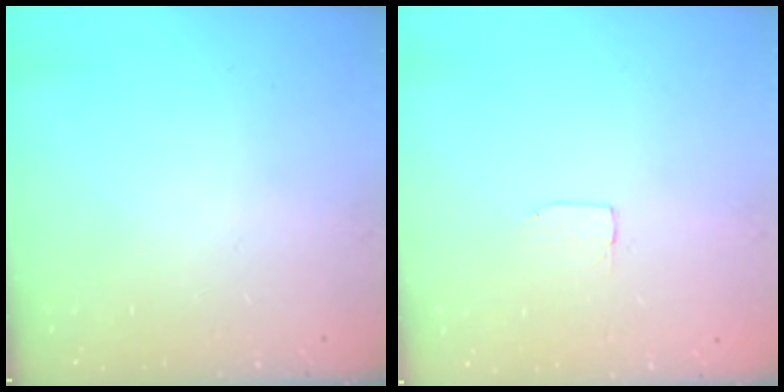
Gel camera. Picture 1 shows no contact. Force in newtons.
{"total": 2.0, "press": 2.0, "slide": 0.0}